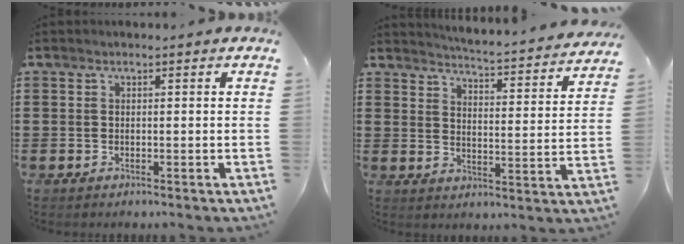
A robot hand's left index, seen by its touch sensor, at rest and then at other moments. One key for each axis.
{"total": 3.8, "fx": 3.7, "fy": -0.8, "fz": 0.6, "tx": -0.026, "ty": -0.045, "tz": 0.053}